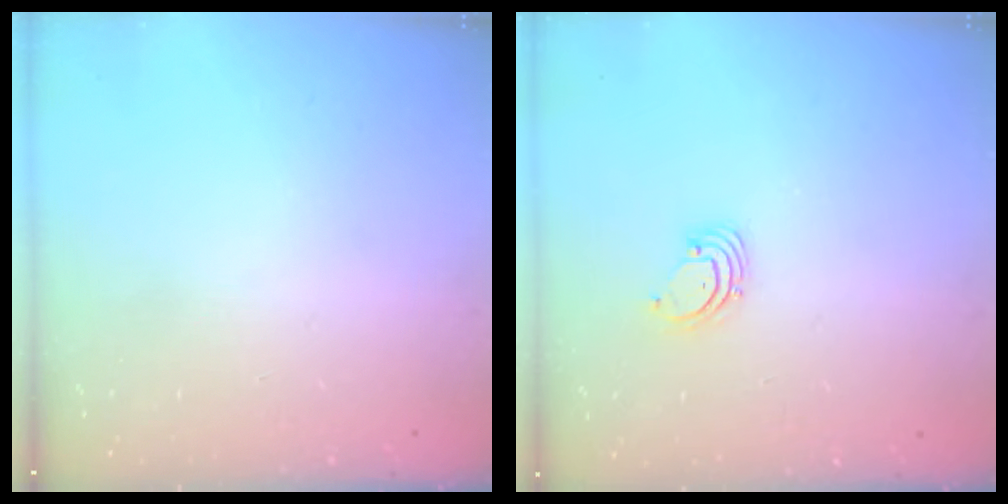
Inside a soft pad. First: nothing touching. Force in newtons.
{"total": 1.5, "press": 1.5, "slide": 0.1}